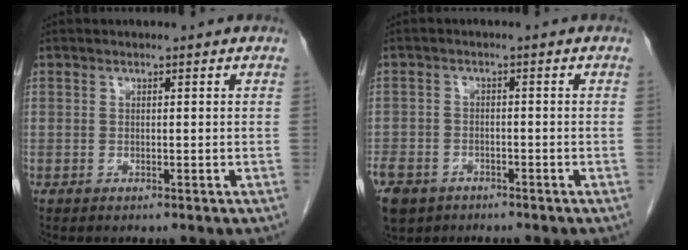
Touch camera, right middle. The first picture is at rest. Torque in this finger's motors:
{"motor_torque": [1.21, -0.87, 1.05, 0.18]}